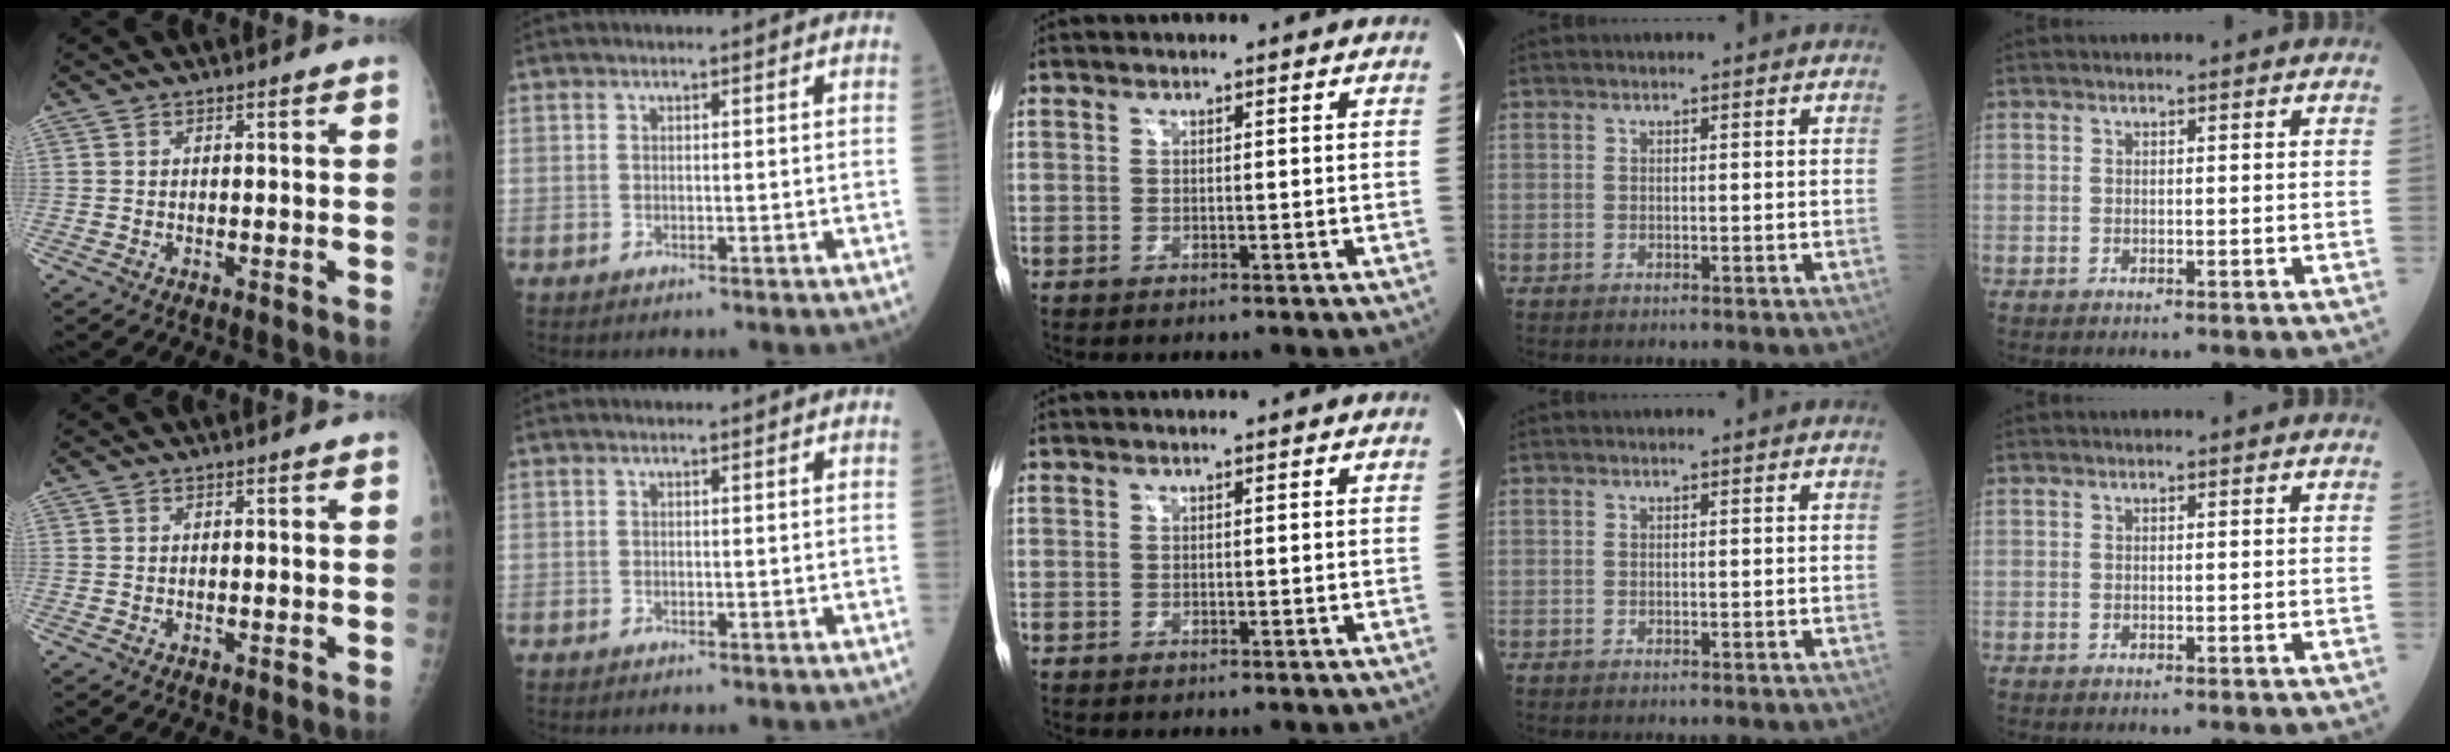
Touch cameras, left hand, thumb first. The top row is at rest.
{}